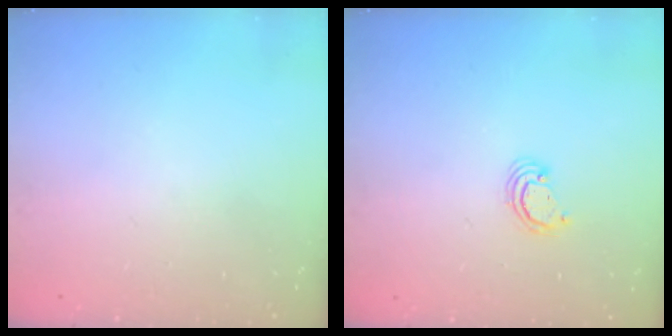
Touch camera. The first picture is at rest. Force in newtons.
{"total": 2.5, "press": 2.5, "slide": 0.2}